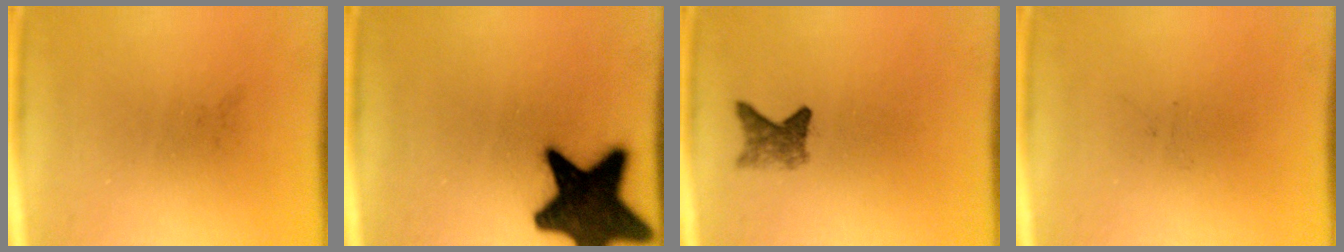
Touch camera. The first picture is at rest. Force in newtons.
{"total": 19.4}
{"total": 2.7}
{"total": 0.0}